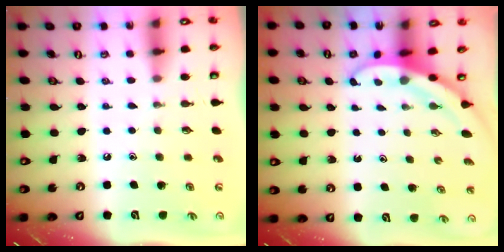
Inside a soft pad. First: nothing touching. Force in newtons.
{"total": 3.3, "press": 3.3, "slide": 0.1}